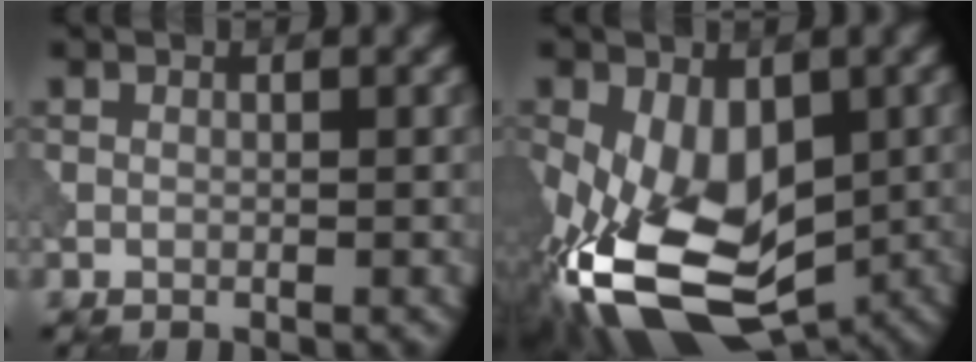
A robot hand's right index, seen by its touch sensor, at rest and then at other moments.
{"total": 13.7, "force": [-3.9, 8.1, 10.2], "torque": [-0.215, -0.048, -0.053]}